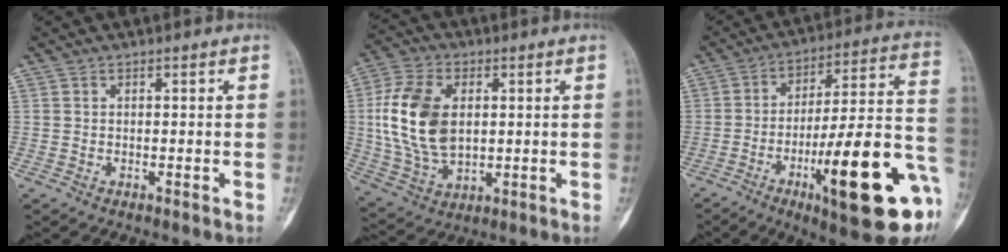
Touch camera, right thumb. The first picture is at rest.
{"total": 16.0, "force": [1.9, 10.2, 12.2], "torque": [-0.235, -0.004, 0.041]}
{"total": 26.0, "force": [-9.7, 5.9, 23.3], "torque": [-0.300, 0.037, -0.138]}